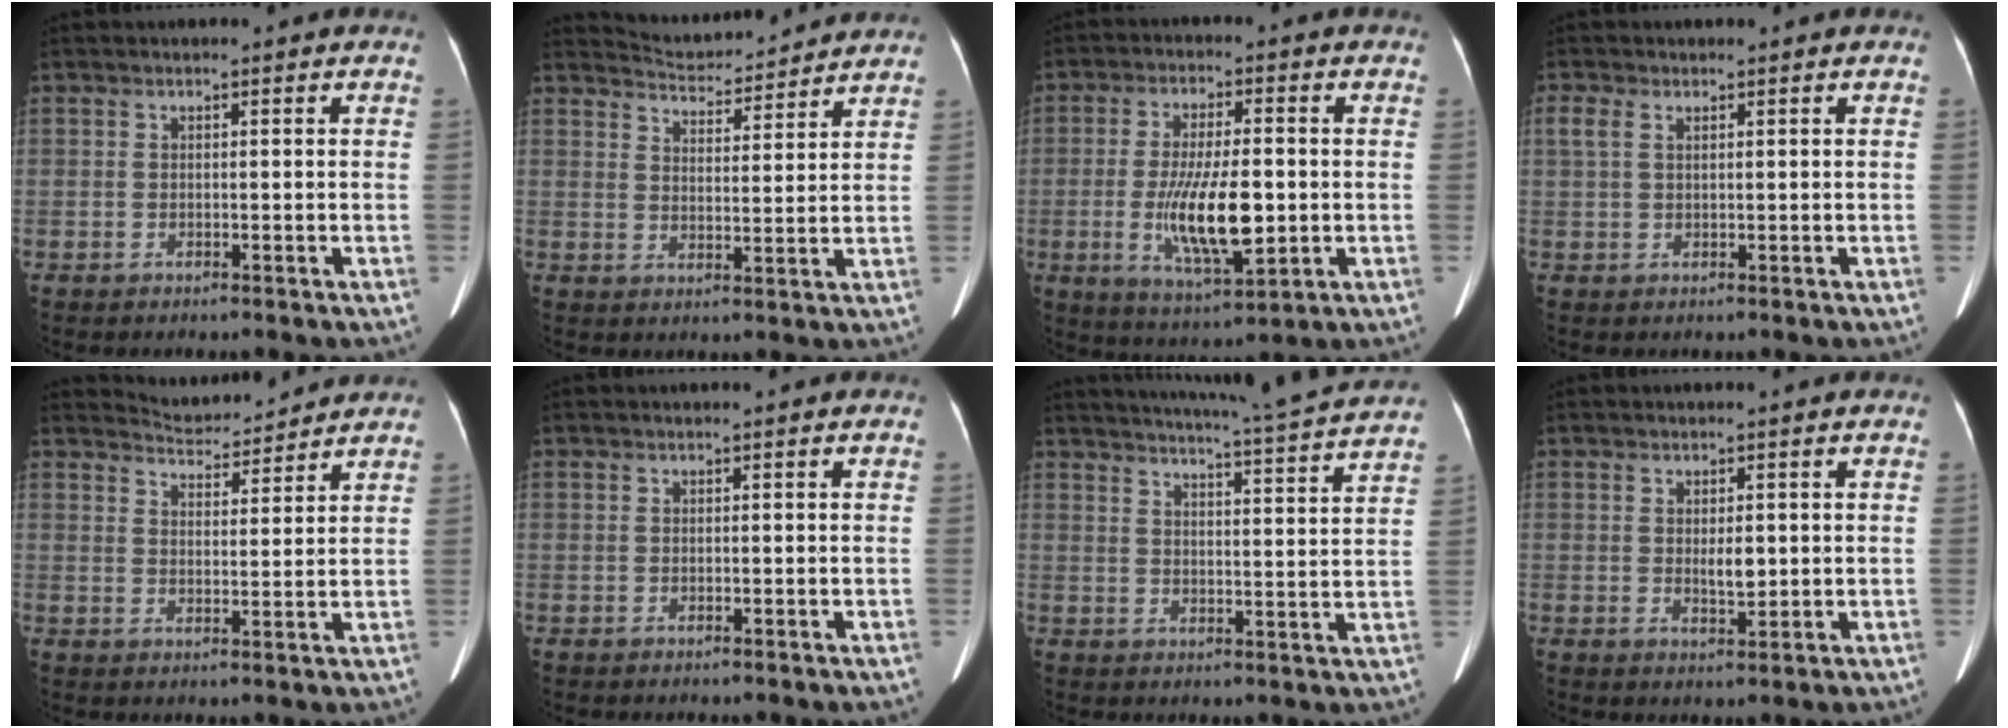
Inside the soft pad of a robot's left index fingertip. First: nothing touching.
{"total": 8.9, "force": [8.8, 0.8, 0.8], "torque": [-0.022, 0.014, 0.130]}
{"total": 11.5, "force": [-1.7, 2.9, 11.0], "torque": [-0.208, -0.015, -0.024]}
{"total": 2.0, "force": [0.9, 1.1, 1.4], "torque": [-0.043, 0.021, 0.025]}
{"total": 6.2, "force": [6.2, 0.5, -0.1], "torque": [-0.008, 0.009, 0.097]}
{"total": 0.0}
{"total": 17.3, "force": [16.1, -1.3, 6.2], "torque": [-0.110, -0.034, 0.199]}
{"total": 2.3, "force": [0.3, 0.8, 2.1], "torque": [-0.034, -0.005, 0.006]}